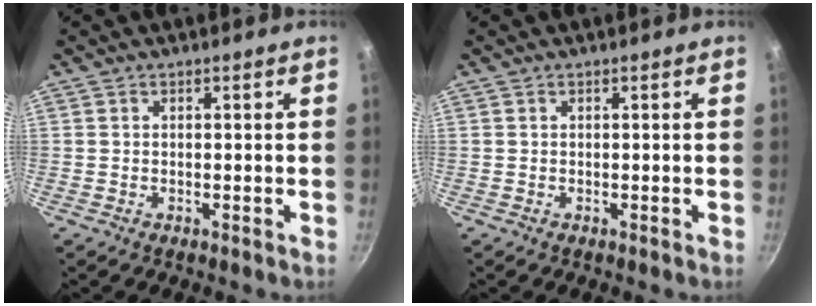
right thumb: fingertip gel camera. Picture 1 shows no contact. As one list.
[{"total": 0.0}]